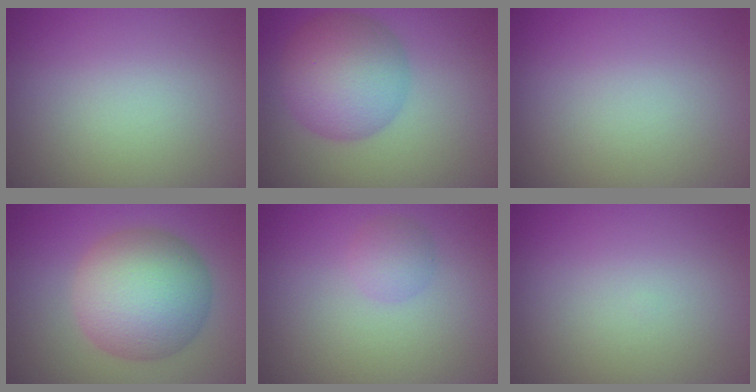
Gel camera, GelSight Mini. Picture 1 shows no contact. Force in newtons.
{"total": 7.5, "press": 7.5, "slide": 0.2}
{"total": 0.0}
{"total": 9.2, "press": 9.2, "slide": 0.2}
{"total": 1.7, "press": 1.7, "slide": 0.0}
{"total": 0.0}